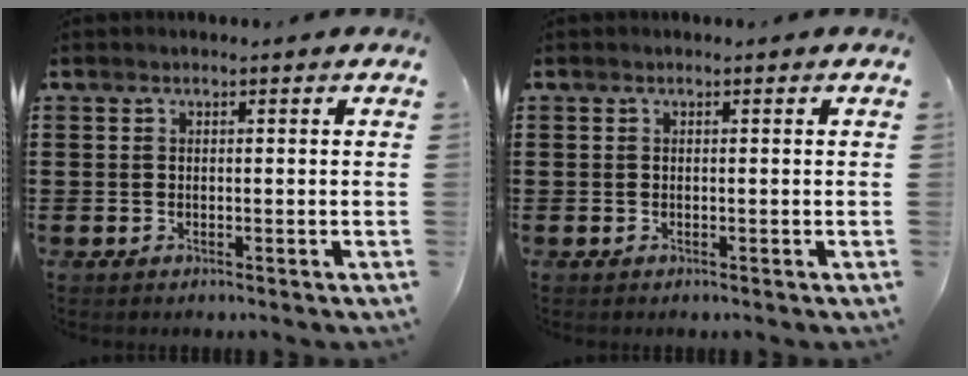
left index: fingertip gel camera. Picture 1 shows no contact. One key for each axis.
{"total": 0.0}